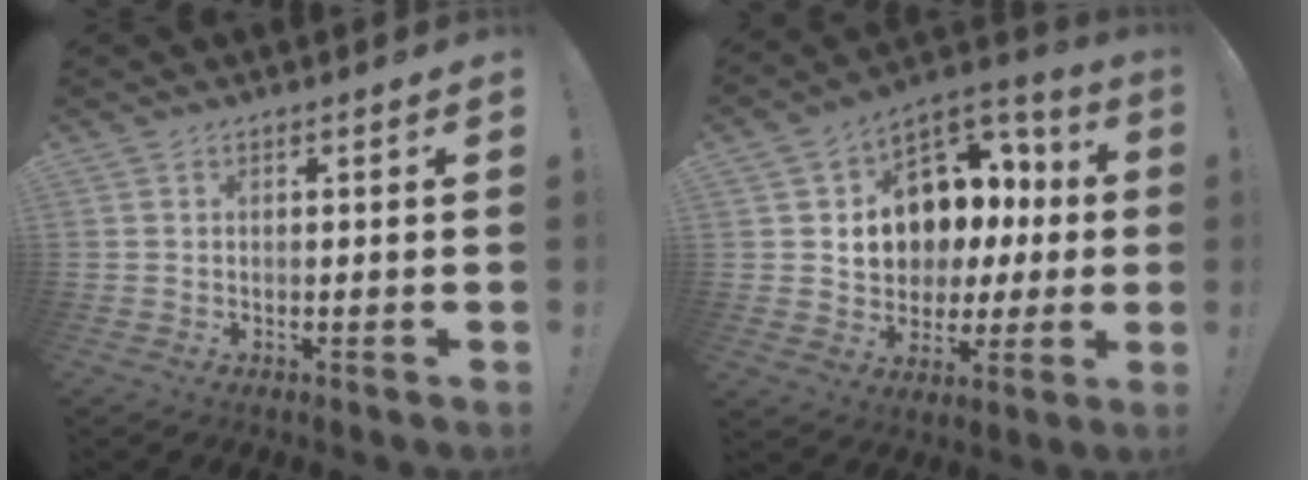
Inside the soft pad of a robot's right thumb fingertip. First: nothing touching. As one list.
[{"total": 12.5, "force": [2.8, 10.7, 5.8], "torque": [-0.075, -0.031, 0.069]}]